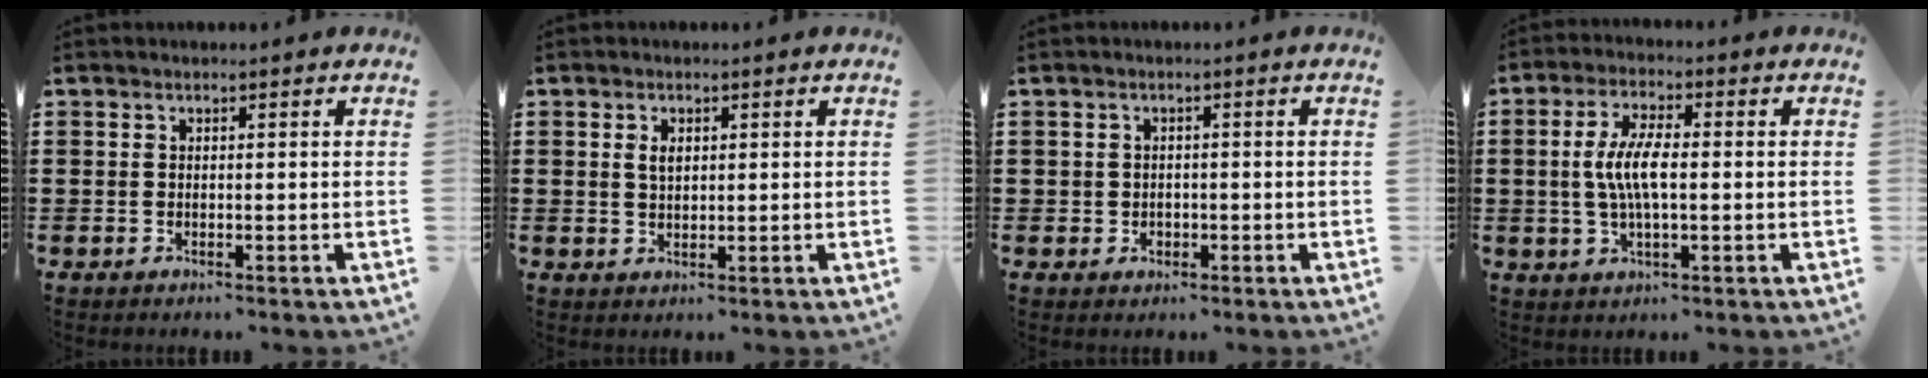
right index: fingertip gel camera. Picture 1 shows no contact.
{"total": 1.9, "force": [0.6, 1.1, 1.5], "torque": [-0.033, 0.005, 0.010]}
{"total": 1.5, "force": [-0.3, 1.4, 0.3], "torque": [-0.010, 0.006, -0.009]}
{"total": 6.7, "force": [-0.2, 2.2, 6.4], "torque": [-0.135, -0.002, -0.010]}